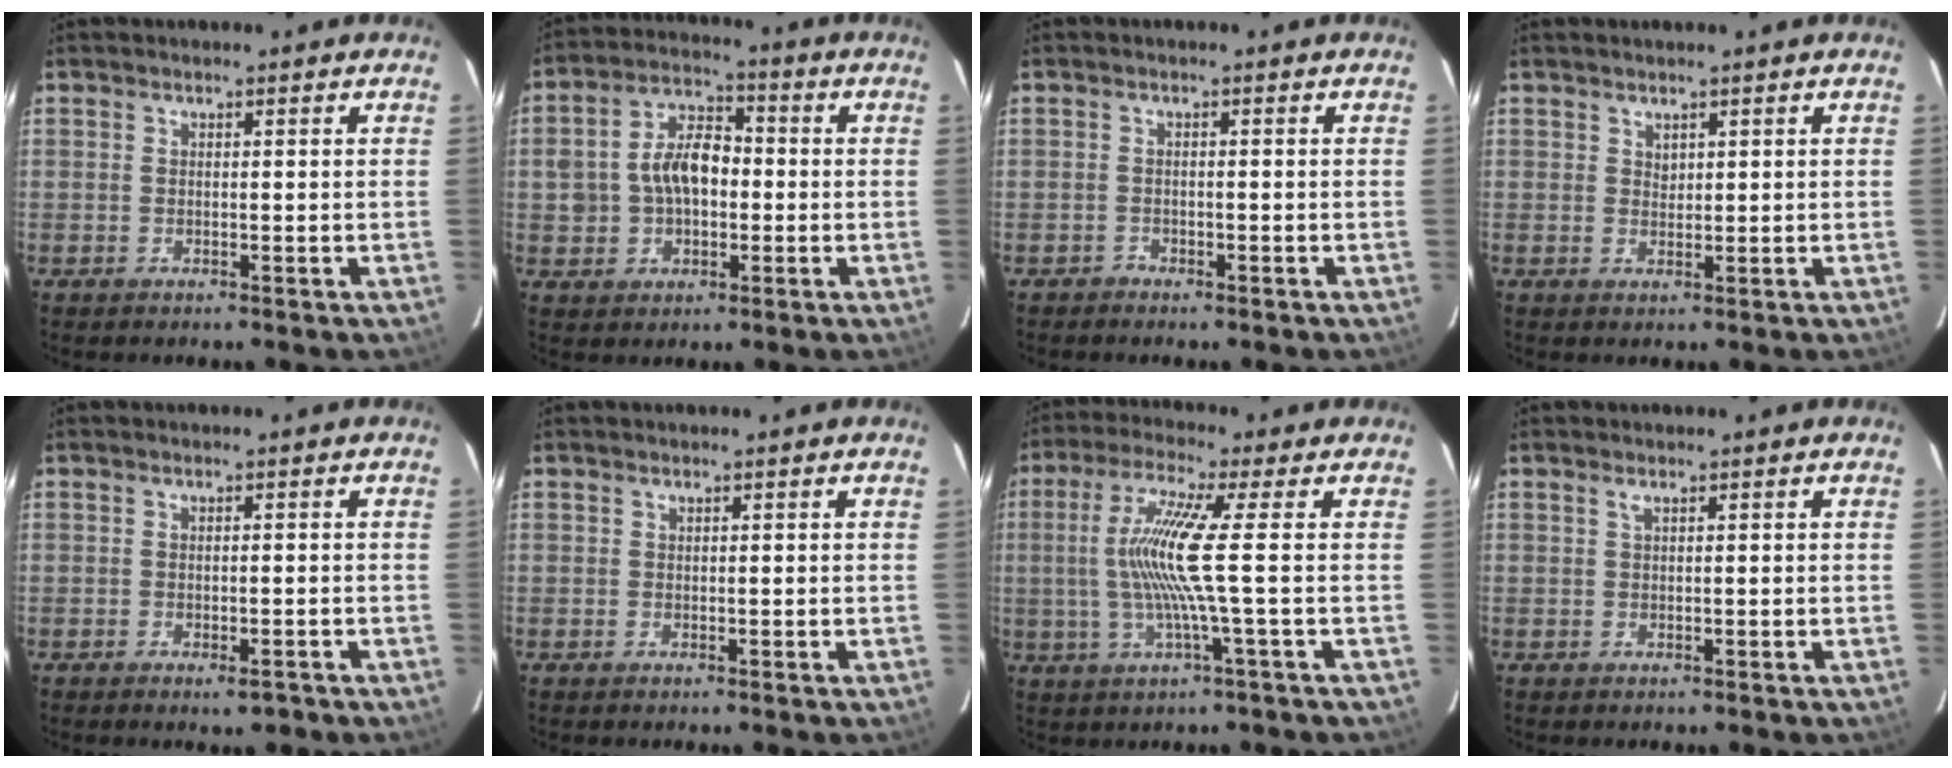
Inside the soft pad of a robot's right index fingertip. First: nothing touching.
{"total": 9.9, "force": [-0.4, 6.6, 7.3], "torque": [-0.144, 0.027, -0.002]}
{"total": 1.3, "force": [-1.2, 0.5, 0.2], "torque": [-0.011, 0.002, -0.018]}
{"total": 1.0, "force": [0.9, 0.5, 0.2], "torque": [-0.001, 0.002, 0.017]}
{"total": 2.4, "force": [-1.6, 1.0, 1.5], "torque": [-0.027, -0.001, -0.019]}
{"total": 0.0}
{"total": 10.3, "force": [-0.3, -1.9, 10.1], "torque": [-0.203, -0.004, -0.003]}
{"total": 0.6, "force": [0.3, -0.3, 0.4], "torque": [-0.008, 0.002, 0.006]}